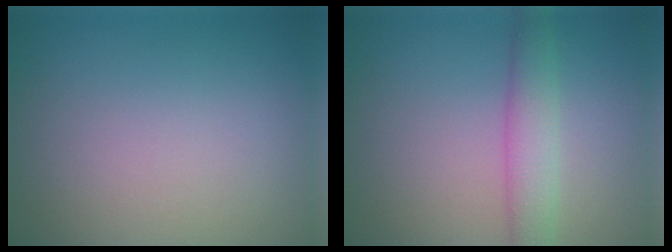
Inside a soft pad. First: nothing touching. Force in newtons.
{"total": 3.2, "press": 3.2, "slide": 0.1}